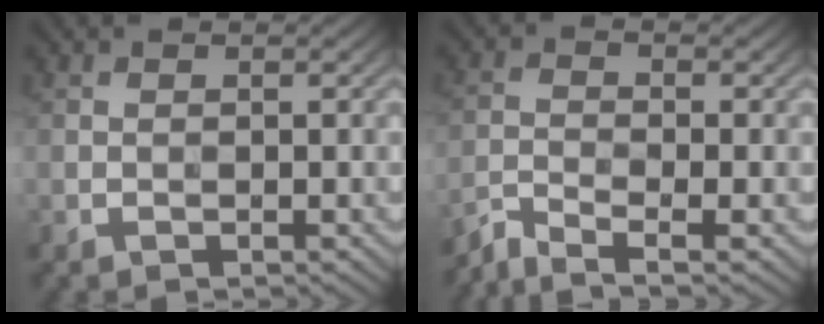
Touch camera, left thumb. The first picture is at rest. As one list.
[{"total": 3.5, "force": [-2.9, 0.5, 1.9], "torque": [-0.041, -0.008, -0.072]}]